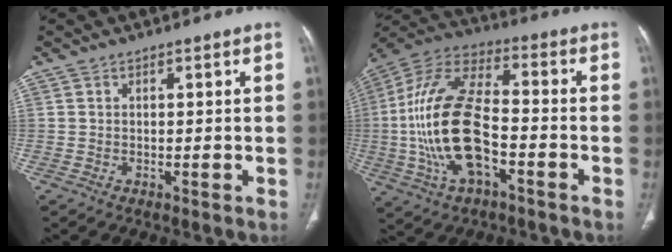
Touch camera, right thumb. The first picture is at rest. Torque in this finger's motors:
{"motor_torque": [0.35, 1.14, 2.42, -0.20, 0.82]}